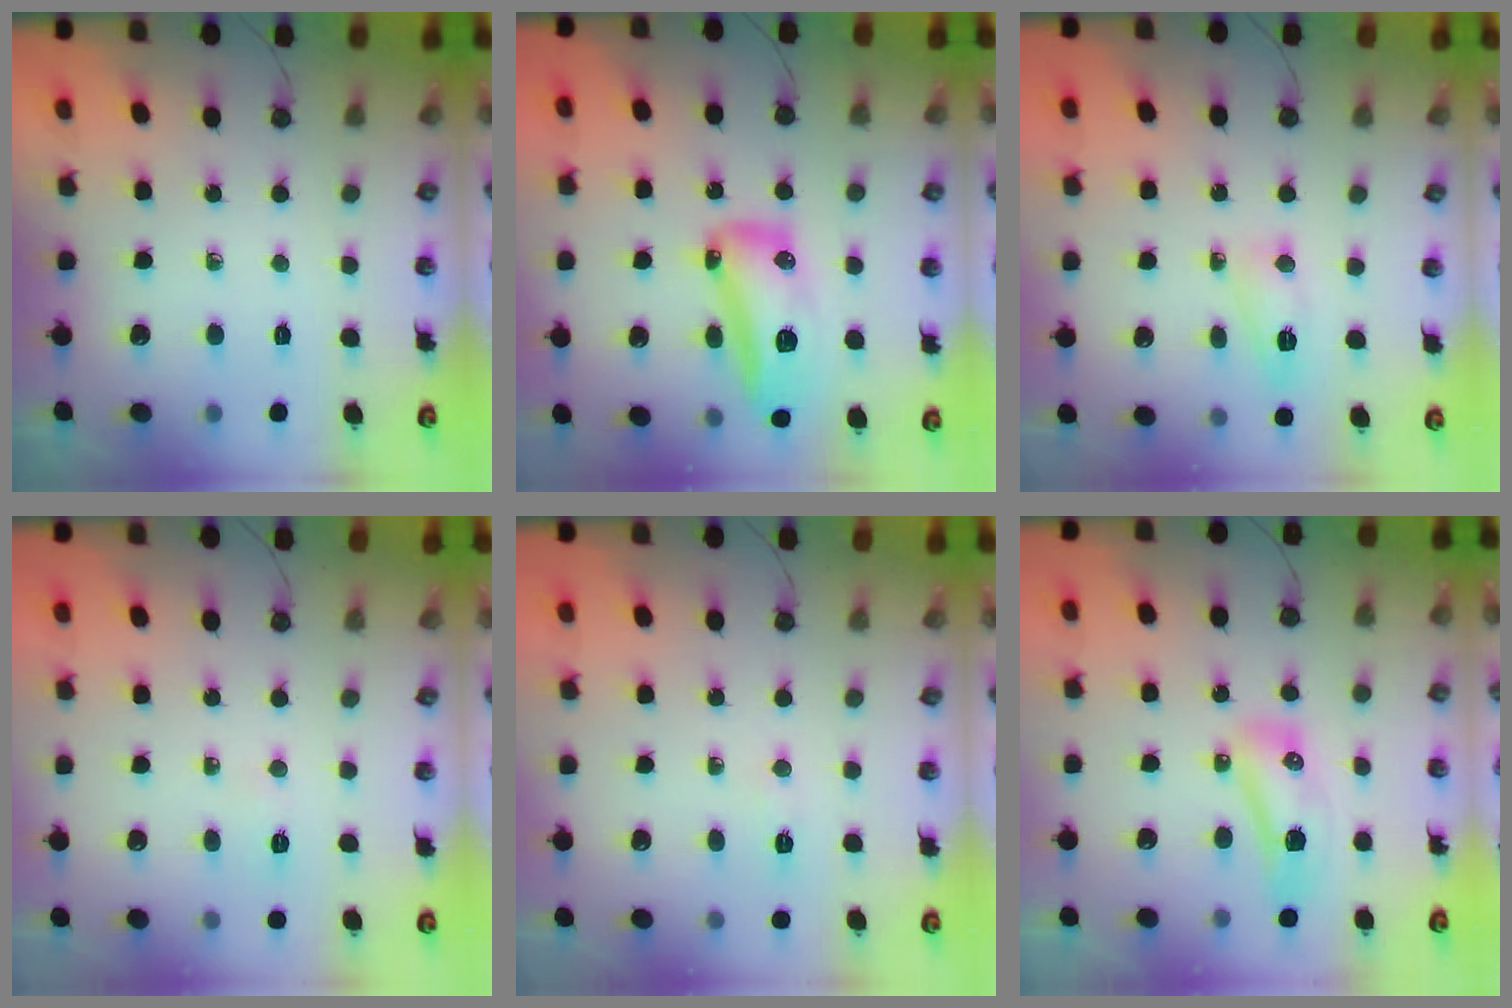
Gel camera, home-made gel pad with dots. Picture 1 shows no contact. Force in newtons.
{"total": 28.1, "press": 19.4, "slide": 20.2}
{"total": 6.0, "press": 6.0, "slide": 0.3}
{"total": 2.6, "press": 2.4, "slide": 0.9}
{"total": 3.0, "press": 3.0, "slide": 0.5}
{"total": 11.2, "press": 9.6, "slide": 5.7}